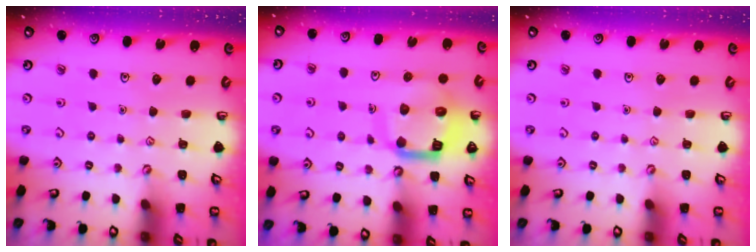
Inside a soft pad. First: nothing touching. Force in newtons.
{"total": 13.2, "press": 13.1, "slide": 1.7}
{"total": 0.0}